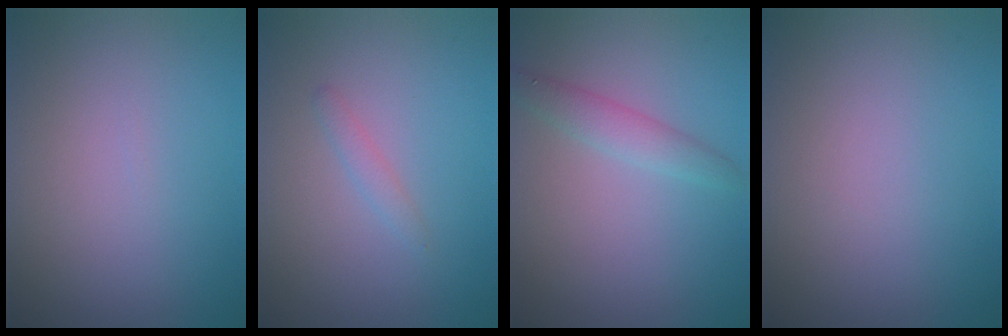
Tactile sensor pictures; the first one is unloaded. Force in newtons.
{"total": 0.9, "press": 0.9, "slide": 0.0}
{"total": 2.0, "press": 2.0, "slide": 0.0}
{"total": 0.0}